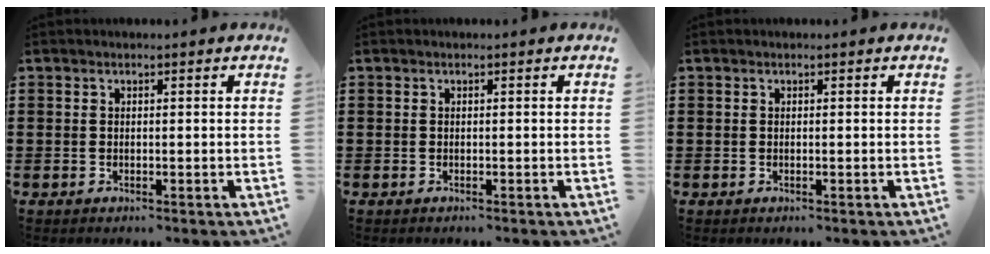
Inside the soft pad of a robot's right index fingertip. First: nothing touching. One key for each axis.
{"total": 0.0}
{"total": 0.0}